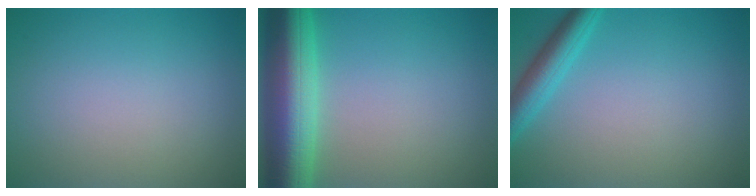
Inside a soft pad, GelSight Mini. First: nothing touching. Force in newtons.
{"total": 9.3, "press": 9.3, "slide": 0.3}
{"total": 3.3, "press": 3.3, "slide": 0.2}